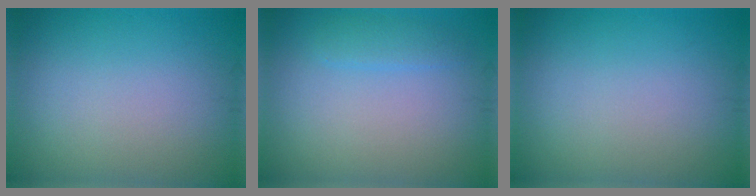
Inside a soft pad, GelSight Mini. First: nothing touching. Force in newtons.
{"total": 1.4, "press": 1.4, "slide": 0.1}
{"total": 0.0}